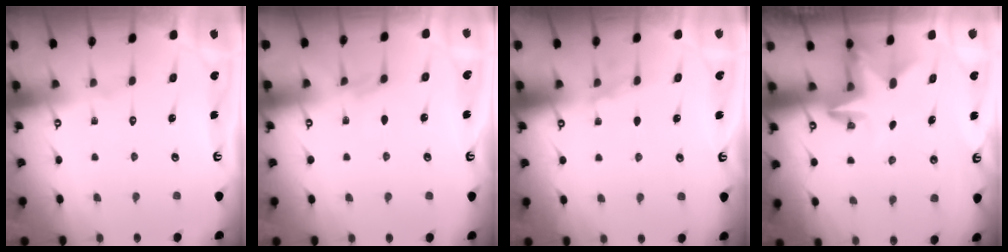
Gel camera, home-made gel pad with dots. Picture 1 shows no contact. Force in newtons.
{"total": 2.8, "press": 2.8, "slide": 0.5}
{"total": 2.2, "press": 1.9, "slide": 1.1}
{"total": 2.6, "press": 2.6, "slide": 0.5}